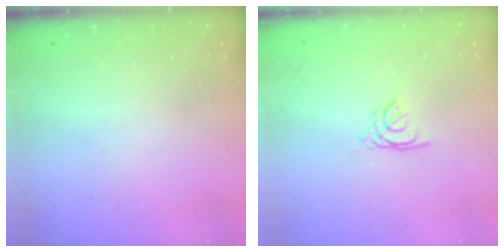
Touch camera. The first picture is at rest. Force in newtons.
{"total": 1.9, "press": 1.8, "slide": 0.5}